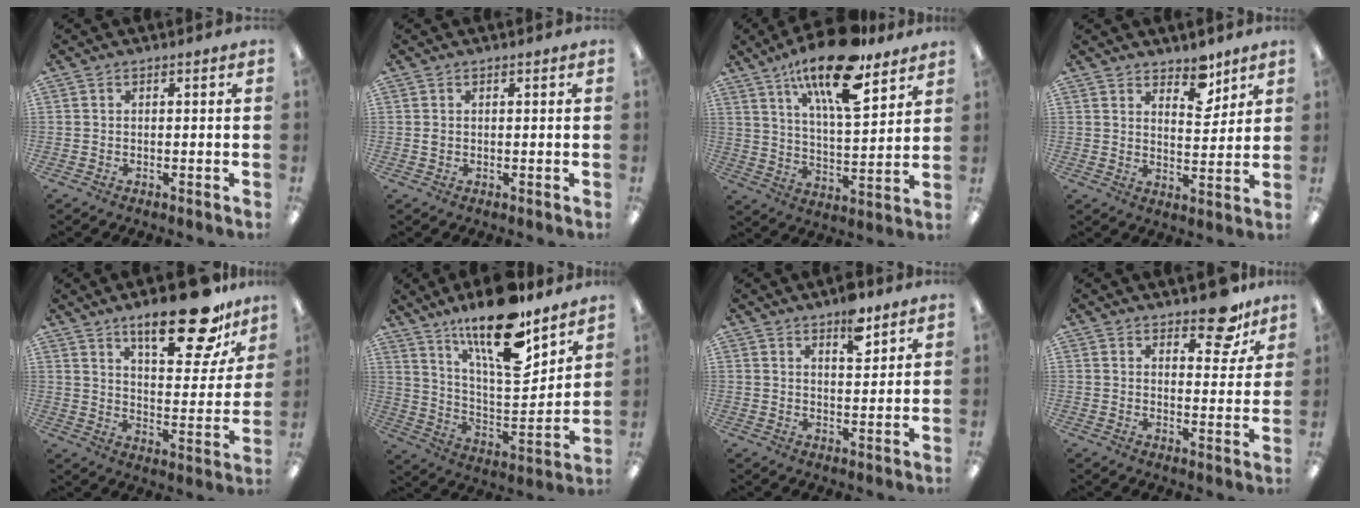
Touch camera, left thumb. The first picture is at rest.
{"total": 0.7, "force": [0.1, 0.6, 0.4], "torque": [-0.011, 0.005, 0.000]}
{"total": 18.9, "force": [13.0, 6.0, 12.4], "torque": [-0.214, -0.070, 0.215]}
{"total": 7.1, "force": [5.7, 3.3, 2.7], "torque": [-0.015, -0.041, 0.098]}
{"total": 20.0, "force": [13.8, 7.1, 12.6], "torque": [-0.174, -0.082, 0.221]}
{"total": 19.4, "force": [14.1, 5.8, 12.0], "torque": [-0.210, -0.097, 0.238]}
{"total": 7.4, "force": [5.0, 3.1, 4.4], "torque": [-0.052, -0.028, 0.082]}
{"total": 10.0, "force": [7.4, 4.2, 5.2], "torque": [-0.050, -0.048, 0.124]}